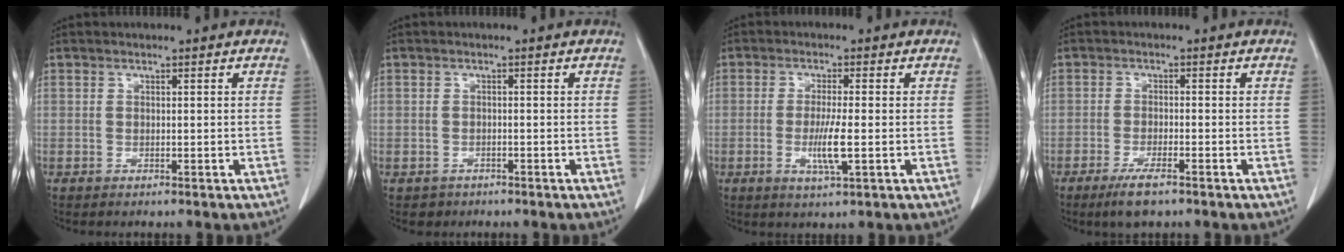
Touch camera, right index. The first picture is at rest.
{"total": 1.8, "force": [-1.1, 1.4, -0.1], "torque": [-0.004, 0.006, -0.017]}
{"total": 4.9, "force": [-1.1, 0.2, 4.8], "torque": [-0.096, -0.011, -0.018]}
{"total": 4.5, "force": [-3.0, 0.6, 3.2], "torque": [-0.068, -0.010, -0.052]}